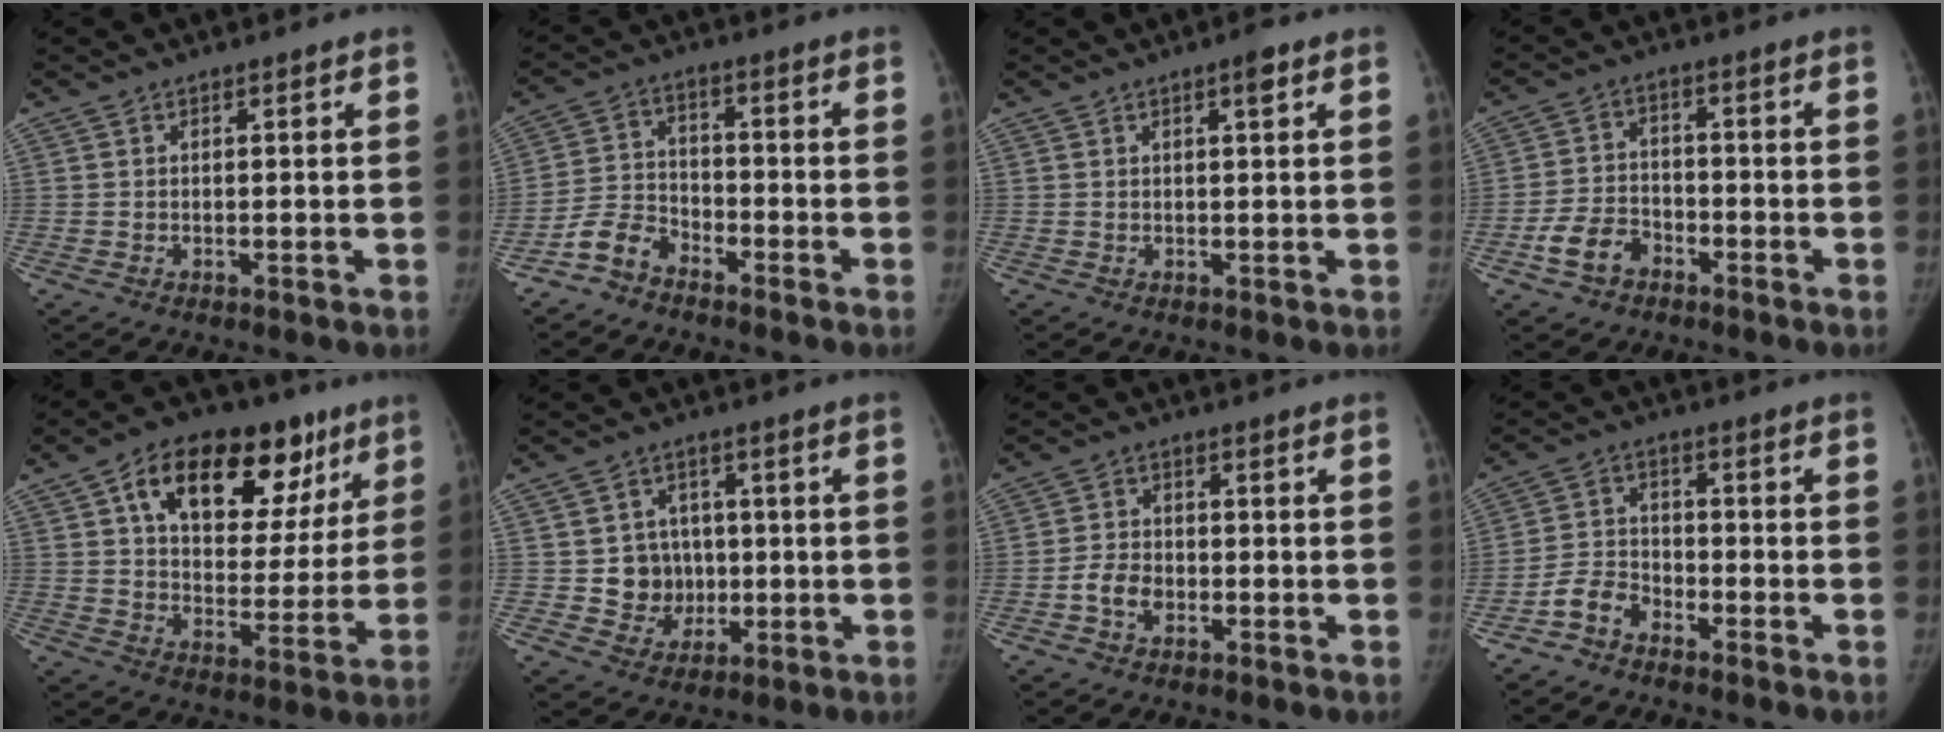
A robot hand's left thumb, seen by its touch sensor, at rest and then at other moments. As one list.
[{"total": 5.9, "force": [-4.6, 3.3, 1.8], "torque": [-0.030, 0.028, -0.100]}, {"total": 2.1, "force": [1.1, 0.5, 1.7], "torque": [-0.023, -0.002, 0.014]}, {"total": 6.8, "force": [-3.7, 4.8, 3.2], "torque": [-0.056, 0.027, -0.066]}, {"total": 24.8, "force": [12.1, 14.1, 16.4], "torque": [-0.202, 0.004, 0.187]}, {"total": 7.9, "force": [-0.1, 7.5, 2.6], "torque": [0.001, 0.010, 0.007]}, {"total": 4.5, "force": [-1.6, 3.3, 2.6], "torque": [-0.039, 0.014, -0.032]}, {"total": 5.1, "force": [-3.7, 3.1, 1.7], "torque": [-0.026, 0.023, -0.079]}]